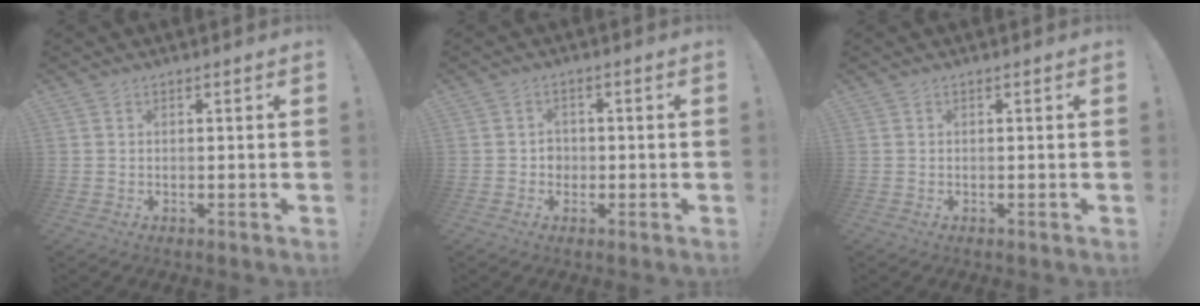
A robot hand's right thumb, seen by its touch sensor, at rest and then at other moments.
{"total": 2.9, "force": [-0.6, 2.6, 1.1], "torque": [-0.013, 0.000, -0.013]}
{"total": 0.0}